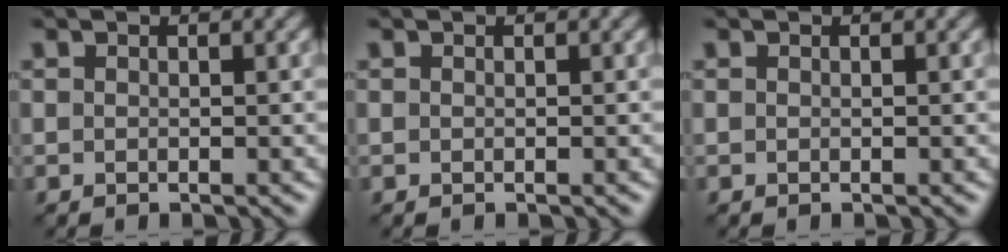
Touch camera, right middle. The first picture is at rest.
{"total": 0.0}
{"total": 0.0}